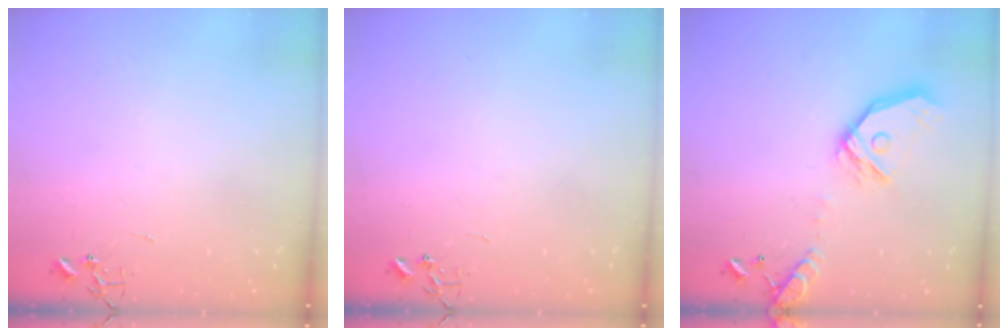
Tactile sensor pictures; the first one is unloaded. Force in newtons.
{"total": 0.0}
{"total": 17.0, "press": 16.8, "slide": 2.7}